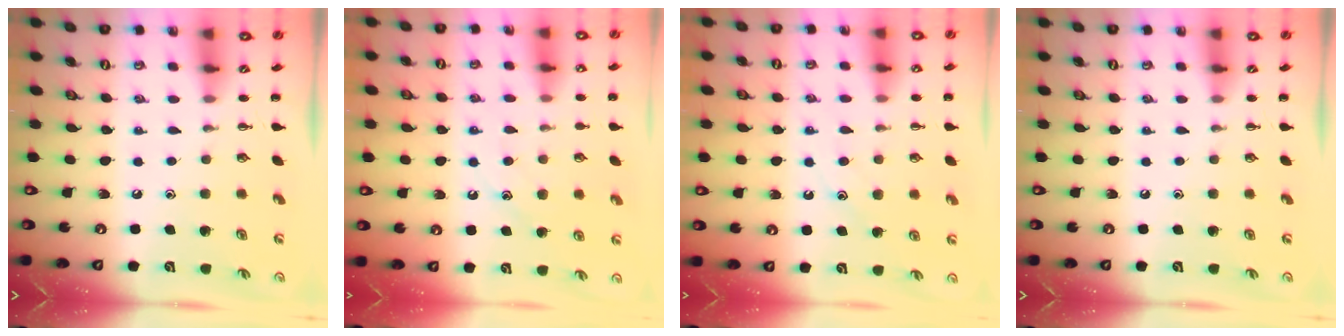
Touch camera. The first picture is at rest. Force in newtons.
{"total": 10.6, "press": 10.5, "slide": 1.2}
{"total": 10.6, "press": 10.5, "slide": 1.3}
{"total": 0.0}